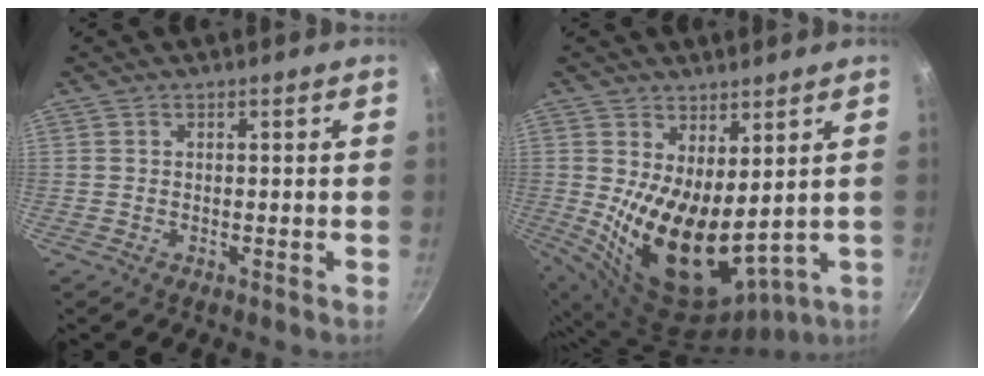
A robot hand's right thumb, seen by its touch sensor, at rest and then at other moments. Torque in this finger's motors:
{"motor_torque": [1.24, 3.44, 2.54, -0.24, 0.47]}